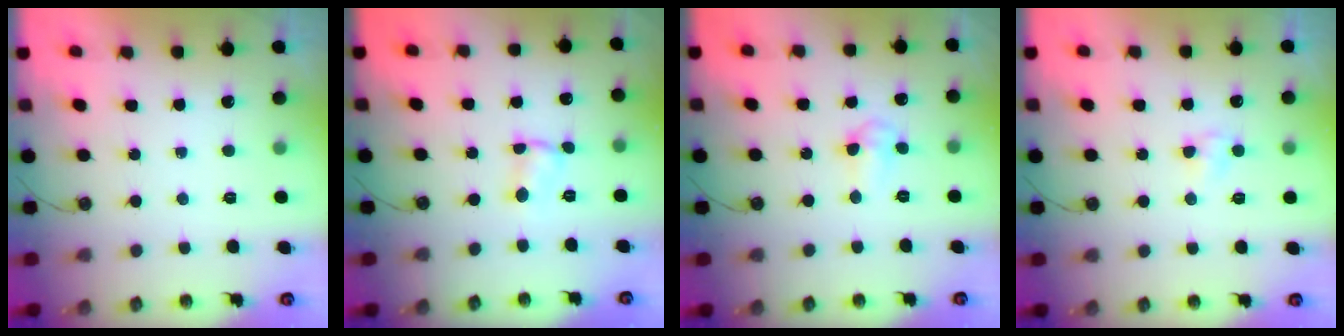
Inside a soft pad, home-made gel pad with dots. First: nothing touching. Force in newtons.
{"total": 1.8, "press": 1.8, "slide": 0.3}
{"total": 4.5, "press": 4.4, "slide": 1.0}
{"total": 2.8, "press": 2.8, "slide": 0.3}